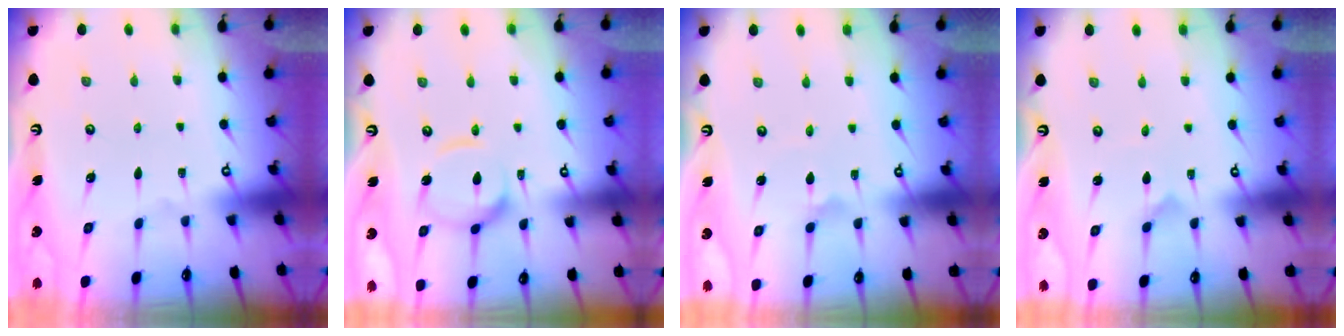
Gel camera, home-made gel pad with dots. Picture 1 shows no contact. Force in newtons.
{"total": 11.7, "press": 11.7, "slide": 1.0}
{"total": 1.7, "press": 1.7, "slide": 0.4}
{"total": 0.0}